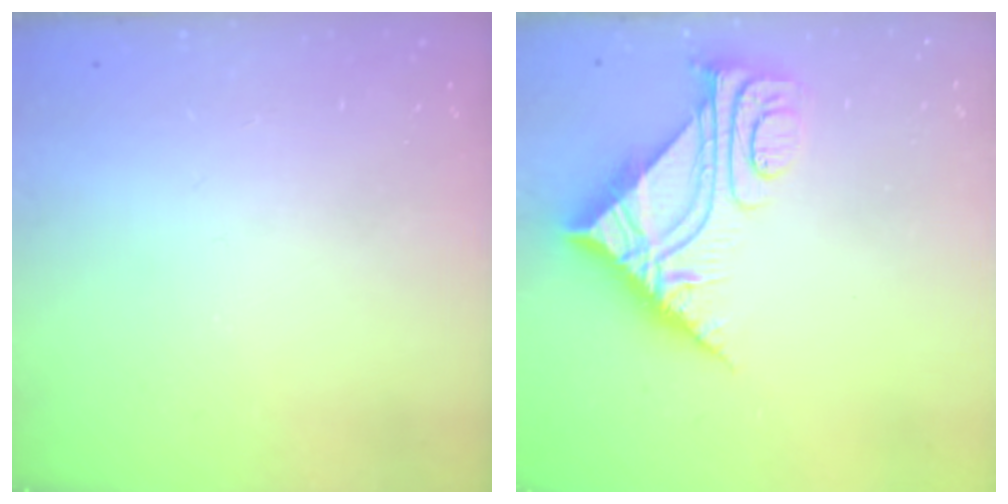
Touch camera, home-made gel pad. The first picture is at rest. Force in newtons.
{"total": 7.9, "press": 7.9, "slide": 0.8}